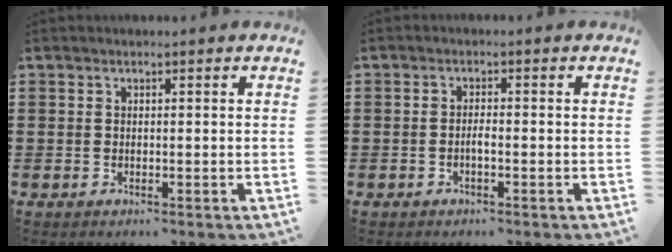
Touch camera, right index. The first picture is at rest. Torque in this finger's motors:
{"motor_torque": [0.00, 0.01, 0.04, 0.03]}